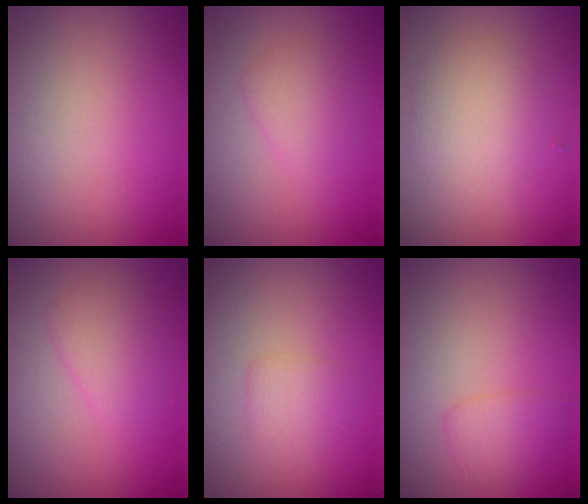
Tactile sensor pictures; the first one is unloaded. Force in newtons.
{"total": 2.2, "press": 2.2, "slide": 0.0}
{"total": 3.0, "press": 3.0, "slide": 0.1}
{"total": 2.4, "press": 2.4, "slide": 0.1}
{"total": 1.7, "press": 1.7, "slide": 0.0}
{"total": 1.7, "press": 1.7, "slide": 0.1}